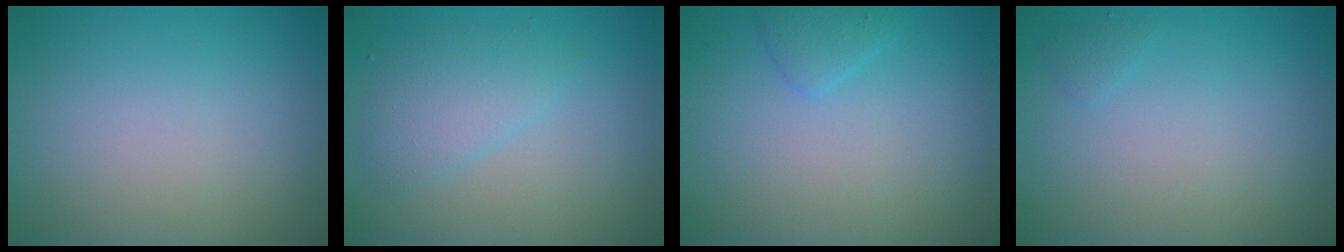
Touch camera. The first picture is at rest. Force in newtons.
{"total": 2.5, "press": 2.5, "slide": 0.1}
{"total": 1.2, "press": 1.2, "slide": 0.0}
{"total": 0.5, "press": 0.5, "slide": 0.1}